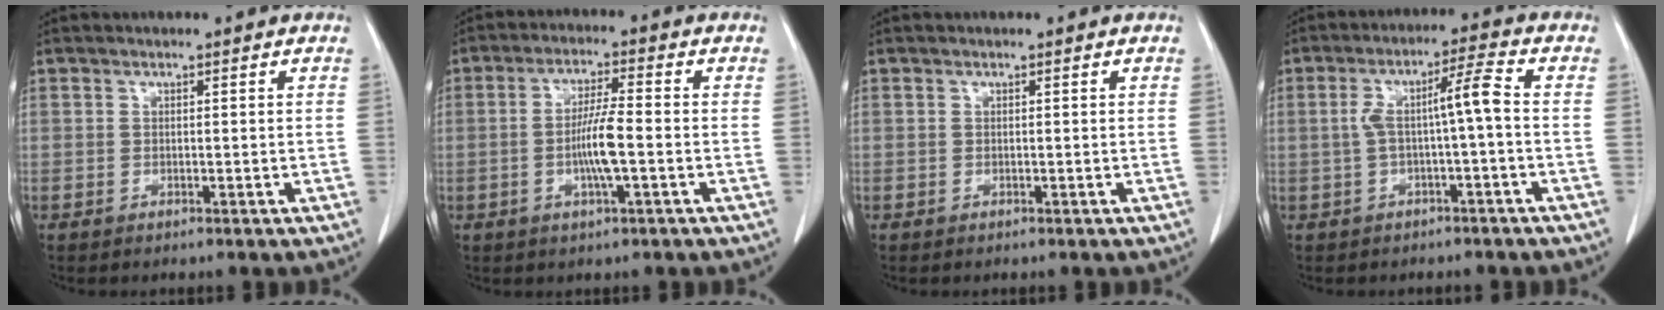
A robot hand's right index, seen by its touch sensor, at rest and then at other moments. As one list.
[{"total": 6.5, "force": [-1.4, 0.3, 6.3], "torque": [-0.124, -0.002, -0.028]}, {"total": 0.0}, {"total": 6.0, "force": [-0.5, 0.1, 6.0], "torque": [-0.111, 0.028, -0.004]}]